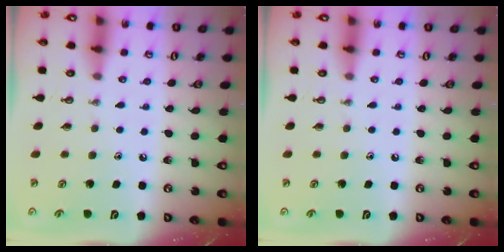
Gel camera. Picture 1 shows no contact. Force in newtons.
{"total": 0.0}